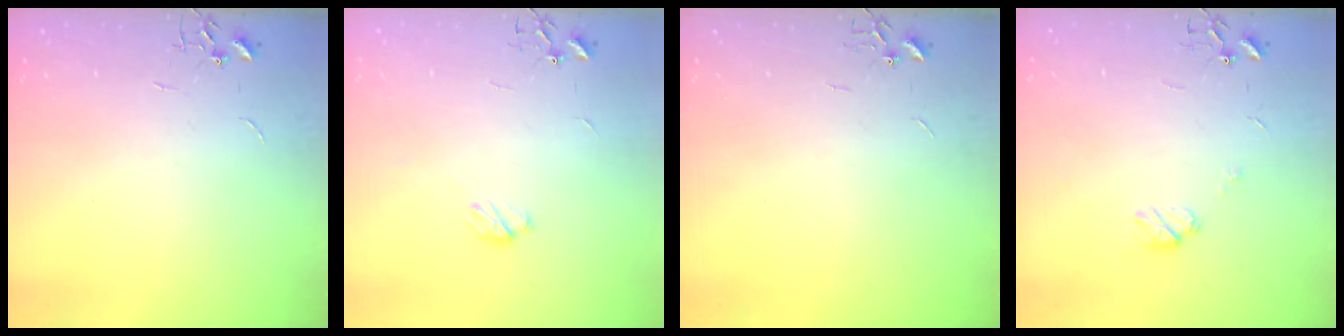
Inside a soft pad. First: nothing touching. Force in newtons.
{"total": 5.1, "press": 5.1, "slide": 0.5}
{"total": 0.0}
{"total": 6.6, "press": 6.6, "slide": 0.8}